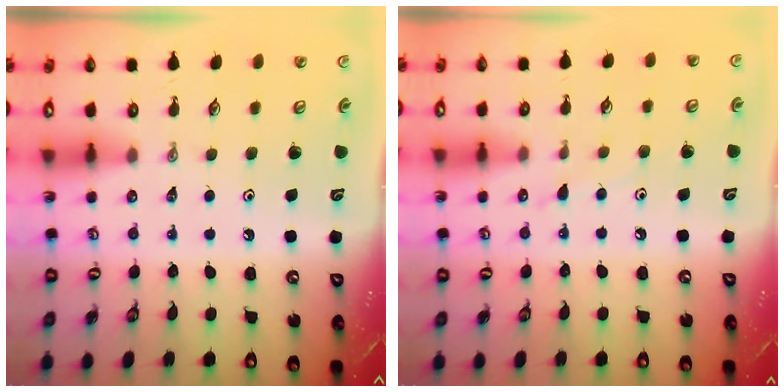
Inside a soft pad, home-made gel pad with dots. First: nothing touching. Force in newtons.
{"total": 5.3, "press": 5.3, "slide": 0.6}